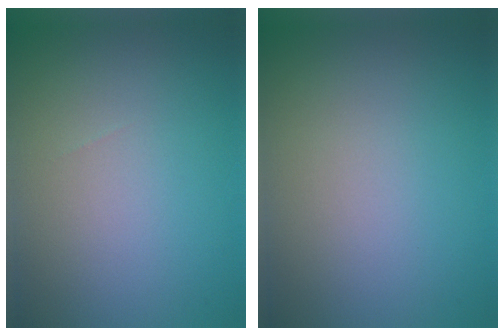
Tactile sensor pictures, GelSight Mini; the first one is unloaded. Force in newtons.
{"total": 0.0}